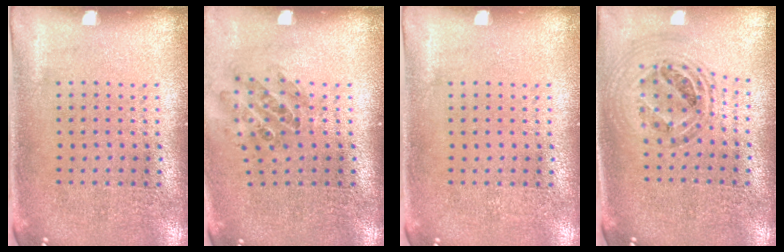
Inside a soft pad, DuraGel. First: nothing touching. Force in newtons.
{"total": 0.9, "press": 0.9, "slide": 0.1}
{"total": 0.0}
{"total": 1.0, "press": 1.0, "slide": 0.1}